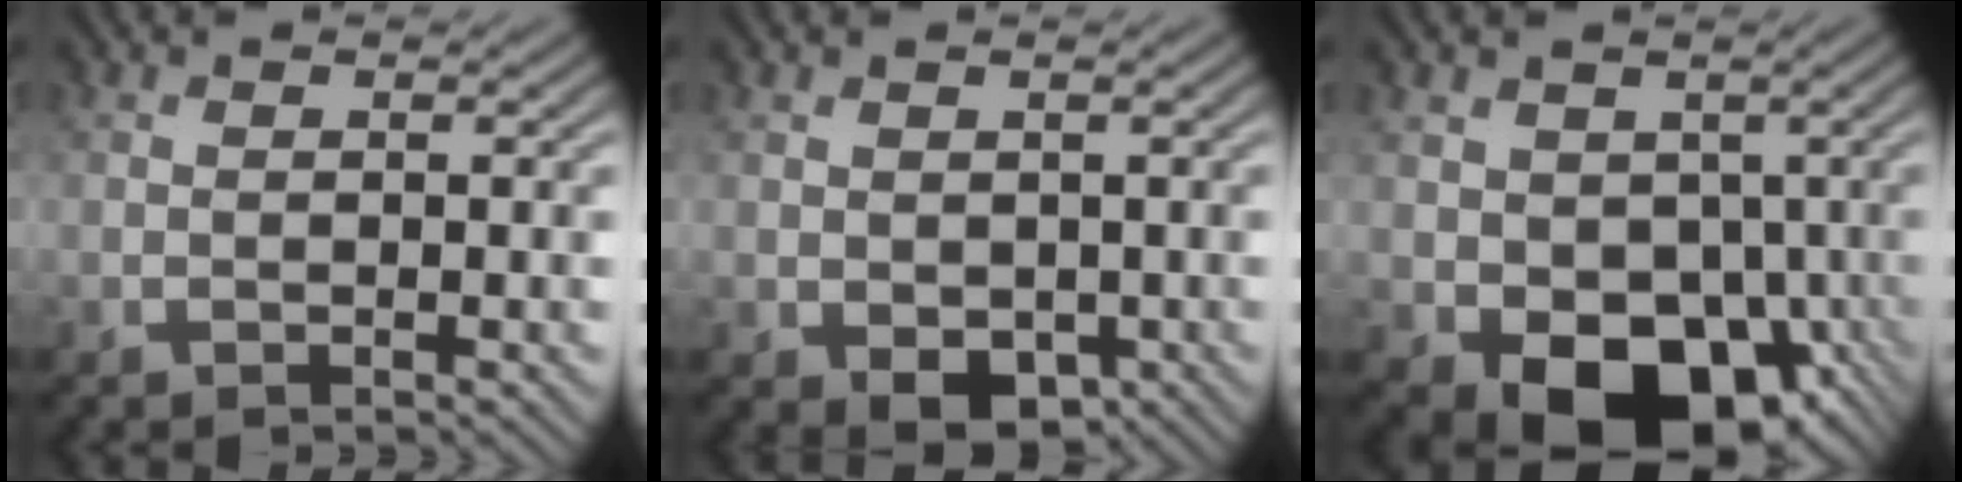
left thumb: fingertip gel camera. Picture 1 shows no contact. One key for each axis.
{"total": 3.1, "fx": -0.7, "fy": 2.3, "fz": 2.0, "tx": -0.042, "ty": -0.014, "tz": -0.007}
{"total": 11.8, "fx": -3.2, "fy": 8.6, "fz": 7.3, "tx": -0.116, "ty": -0.041, "tz": -0.043}